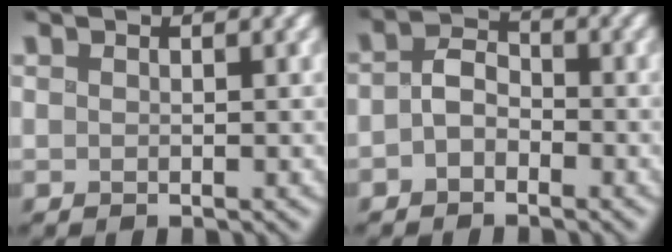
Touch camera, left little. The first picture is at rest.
{"total": 2.5, "force": [-1.1, 1.7, 1.4], "torque": [-0.028, 0.005, -0.031]}